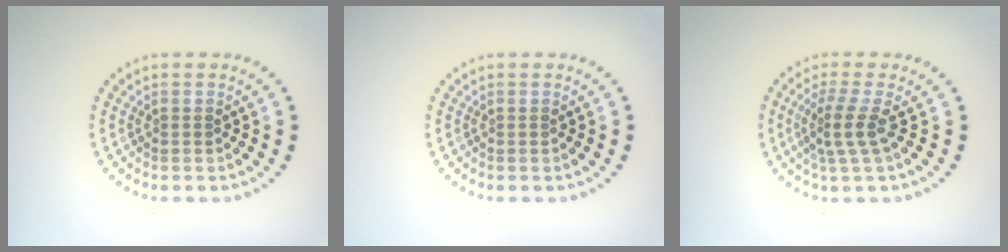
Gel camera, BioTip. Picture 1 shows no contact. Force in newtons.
{"total": 0.0}
{"total": 2.7, "press": 1.9, "slide": 1.9}